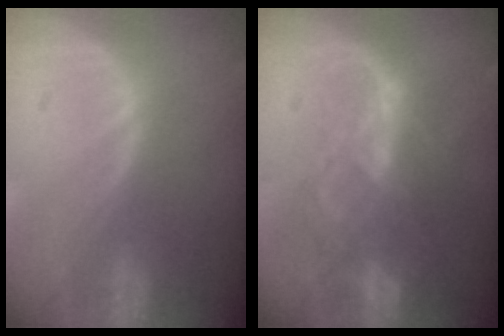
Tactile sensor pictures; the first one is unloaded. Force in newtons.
{"total": 8.6, "press": 7.5, "slide": 4.2}